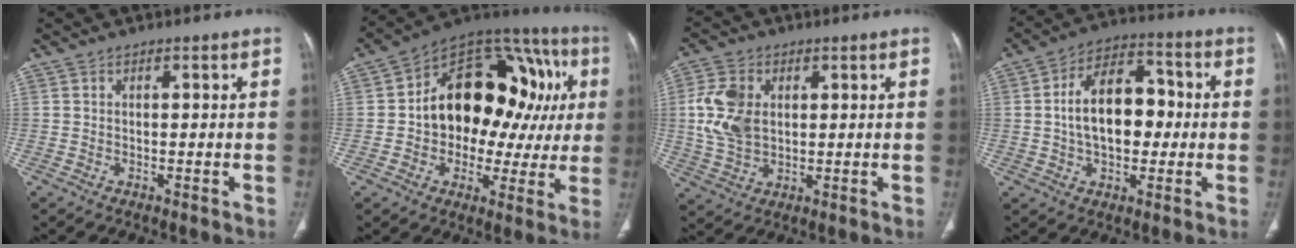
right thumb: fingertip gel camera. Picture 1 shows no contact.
{"total": 25.0, "force": [3.0, 16.2, 18.8], "torque": [-0.208, 0.047, 0.042]}
{"total": 10.0, "force": [1.5, 6.8, 7.1], "torque": [-0.143, -0.003, 0.035]}
{"total": 14.2, "force": [0.1, 8.8, 11.1], "torque": [-0.158, 0.031, -0.003]}